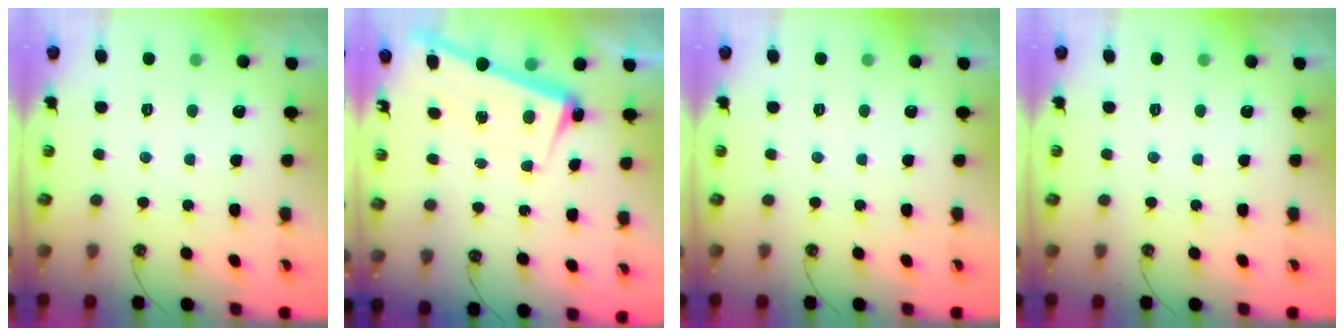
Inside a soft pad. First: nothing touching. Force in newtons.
{"total": 2.3, "press": 2.2, "slide": 0.7}
{"total": 0.0}
{"total": 0.0}